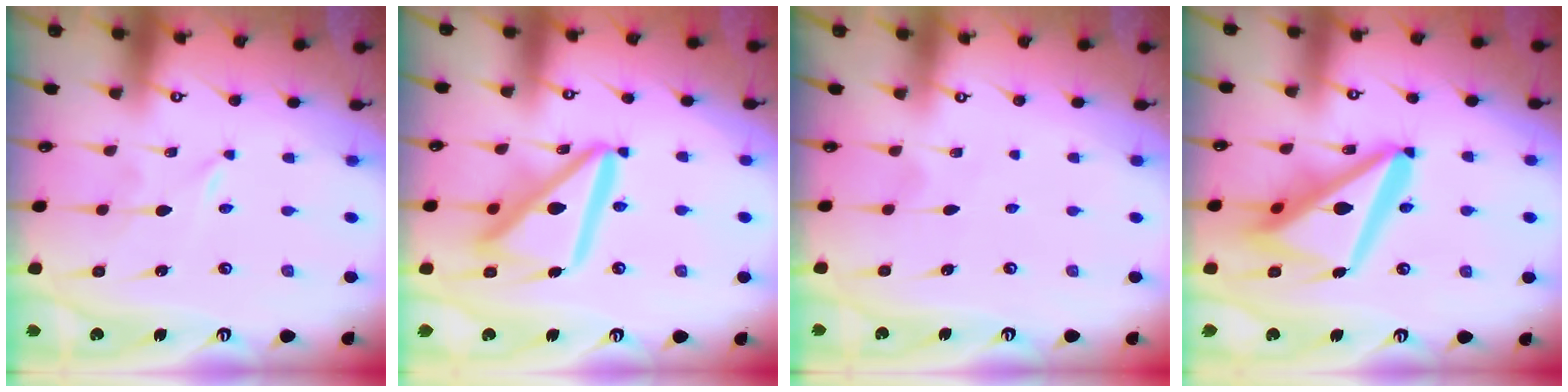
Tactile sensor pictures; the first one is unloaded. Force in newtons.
{"total": 16.0, "press": 15.9, "slide": 1.7}
{"total": 3.2, "press": 3.2, "slide": 0.3}
{"total": 18.5, "press": 18.3, "slide": 2.3}